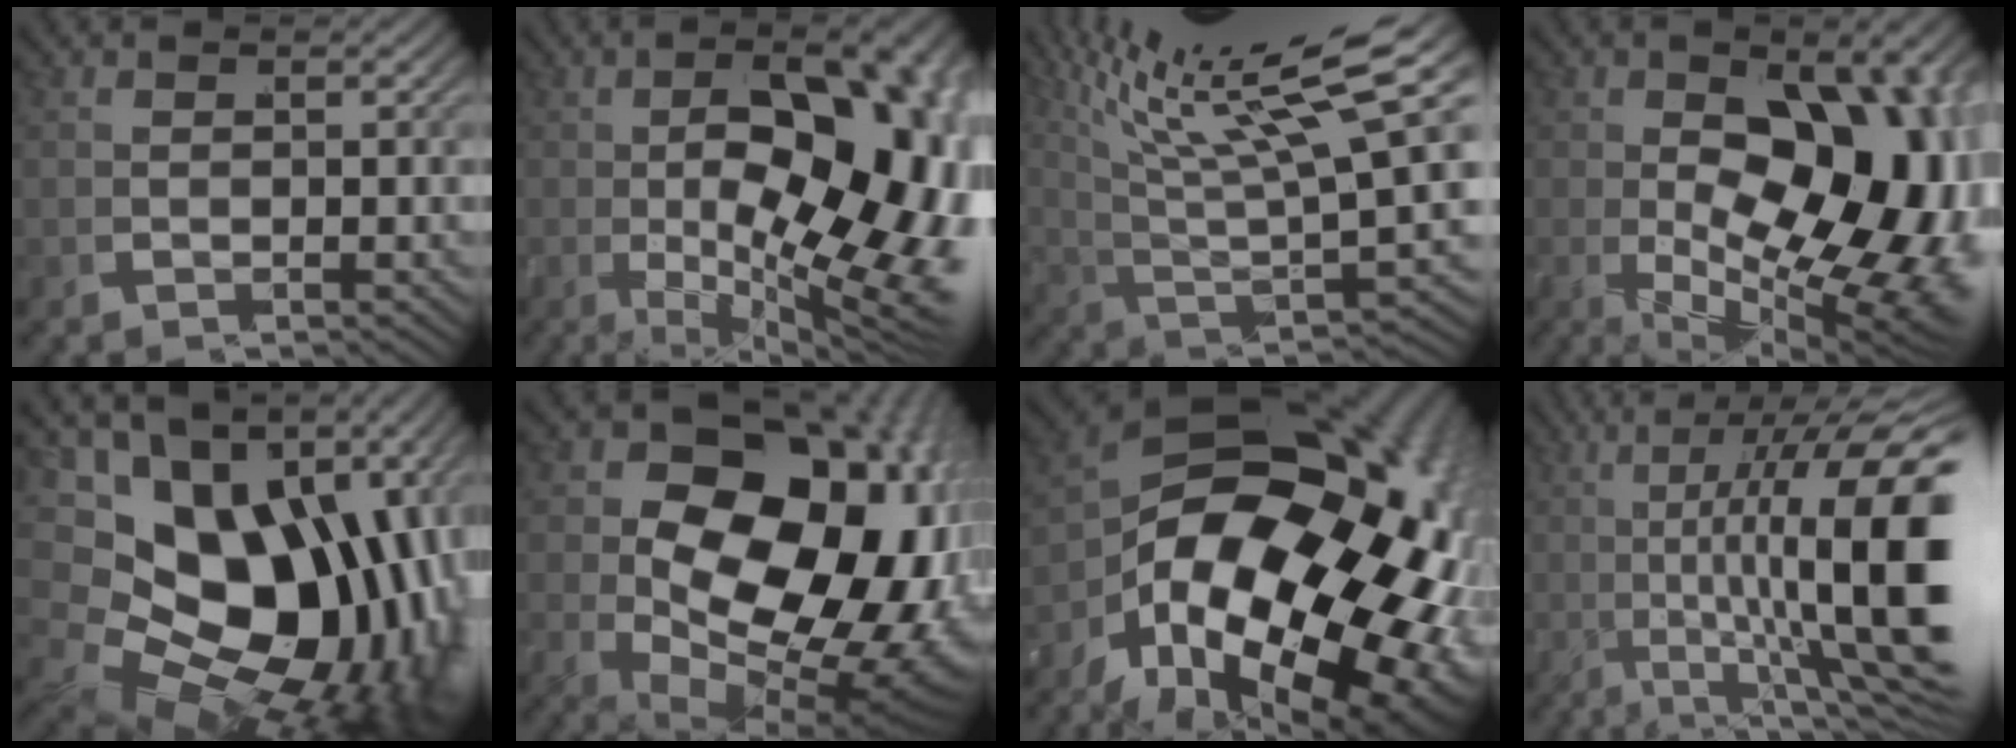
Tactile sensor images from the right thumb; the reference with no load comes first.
{"total": 20.9, "force": [-2.4, 11.9, 17.0], "torque": [-0.270, -0.057, 0.002]}
{"total": 12.6, "force": [7.1, 4.4, 9.5], "torque": [-0.156, 0.018, 0.118]}
{"total": 20.5, "force": [-3.6, 12.4, 15.9], "torque": [-0.267, -0.071, -0.008]}
{"total": 24.9, "force": [-2.4, 17.9, 17.2], "torque": [-0.319, -0.067, -0.006]}
{"total": 27.6, "force": [-0.1, 18.5, 20.5], "torque": [-0.335, -0.065, 0.031]}
{"total": 32.3, "force": [-2.3, 21.0, 24.5], "torque": [-0.386, -0.063, -0.008]}
{"total": 16.3, "force": [1.9, 8.0, 14.0], "torque": [-0.221, -0.010, 0.034]}